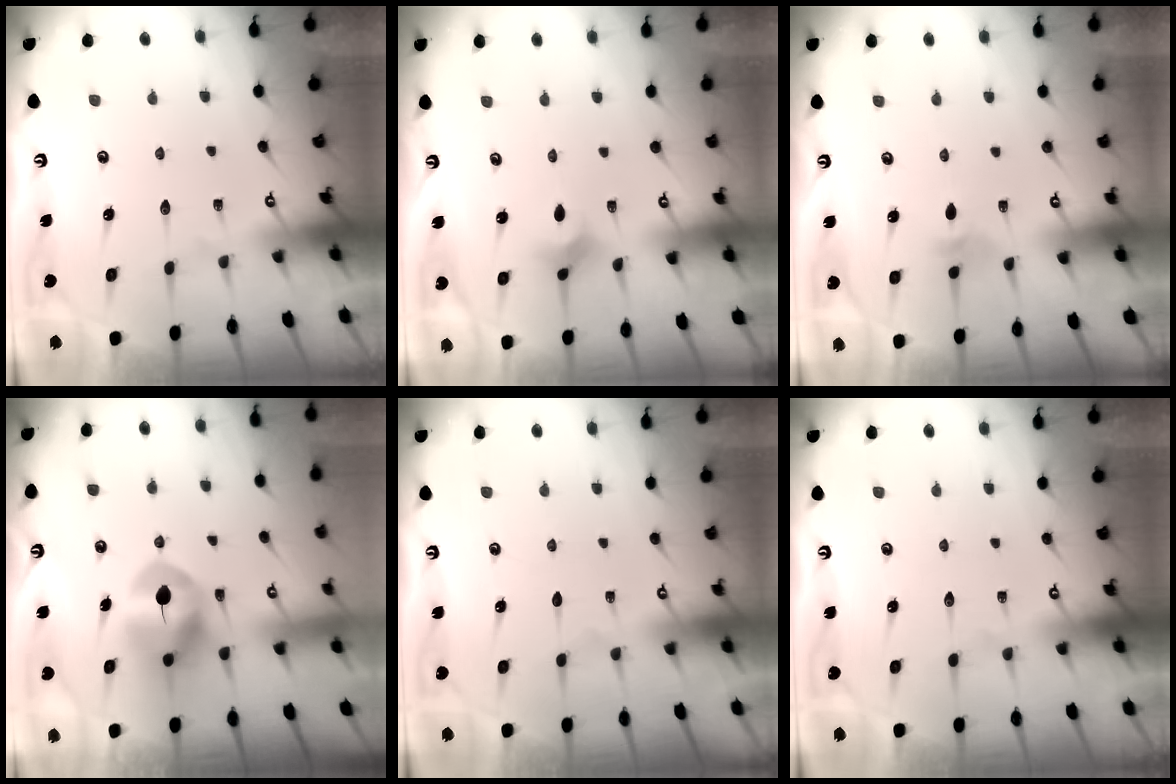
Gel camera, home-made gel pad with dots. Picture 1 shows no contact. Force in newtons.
{"total": 2.6, "press": 2.5, "slide": 0.7}
{"total": 3.2, "press": 3.2, "slide": 0.6}
{"total": 9.1, "press": 9.1, "slide": 0.9}
{"total": 0.0}
{"total": 0.0}